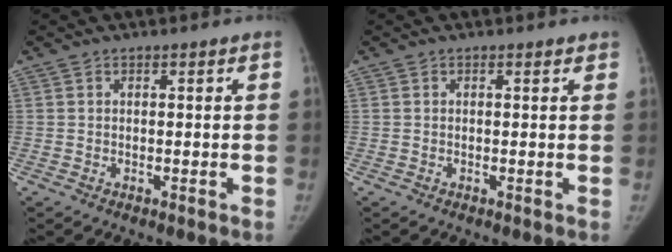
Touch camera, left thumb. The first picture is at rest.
{"total": 0.8, "force": [0.6, 0.3, 0.4], "torque": [-0.004, -0.002, 0.004]}